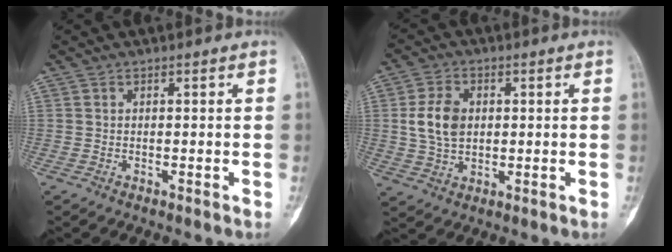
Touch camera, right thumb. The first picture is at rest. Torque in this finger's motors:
{"motor_torque": [-0.50, 0.56, 0.60, 0.39, 0.17]}